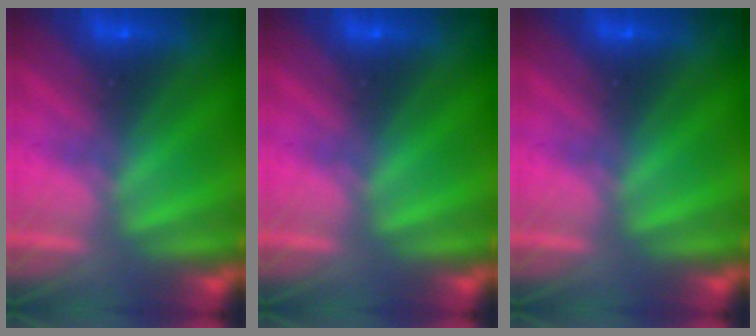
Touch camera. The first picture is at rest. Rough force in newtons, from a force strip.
{"total": 0.0}
{"total": 0.0}